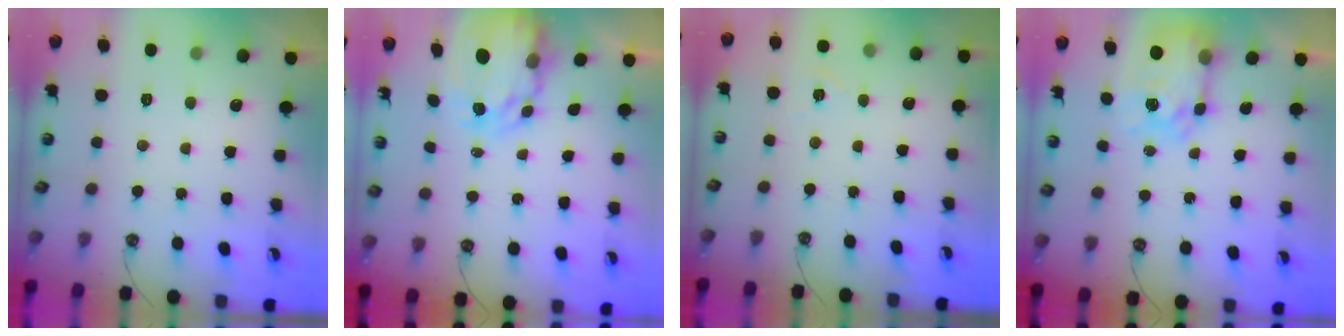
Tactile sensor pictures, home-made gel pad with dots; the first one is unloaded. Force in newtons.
{"total": 7.7, "press": 7.7, "slide": 0.6}
{"total": 3.7, "press": 3.7, "slide": 0.6}
{"total": 9.7, "press": 9.7, "slide": 0.9}